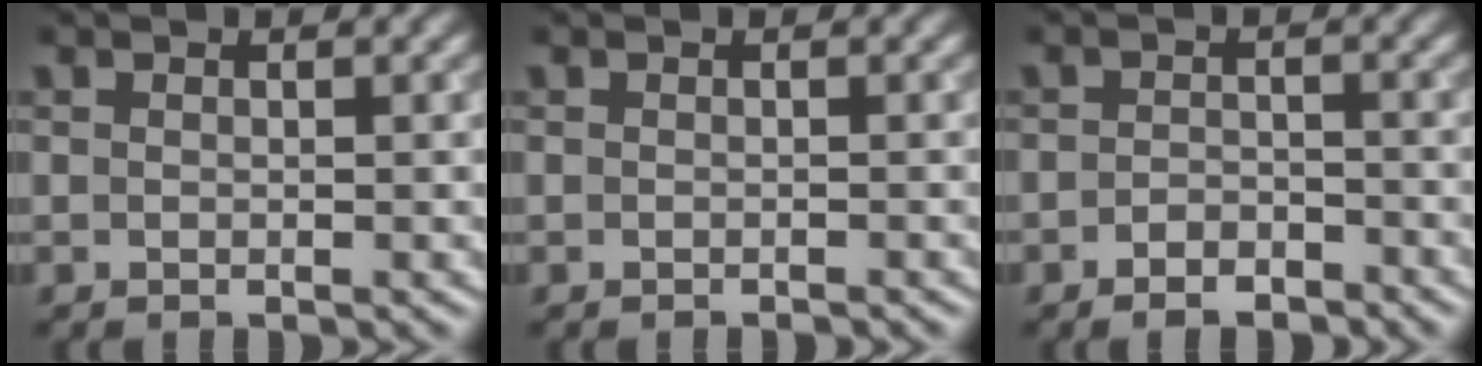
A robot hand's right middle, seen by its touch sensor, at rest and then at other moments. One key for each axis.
{"total": 0.7, "fx": -0.6, "fy": 0.1, "fz": 0.2, "tx": 0.000, "ty": 0.000, "tz": -0.009}
{"total": 2.4, "fx": -1.8, "fy": 1.1, "fz": 1.2, "tx": -0.017, "ty": 0.002, "tz": -0.031}